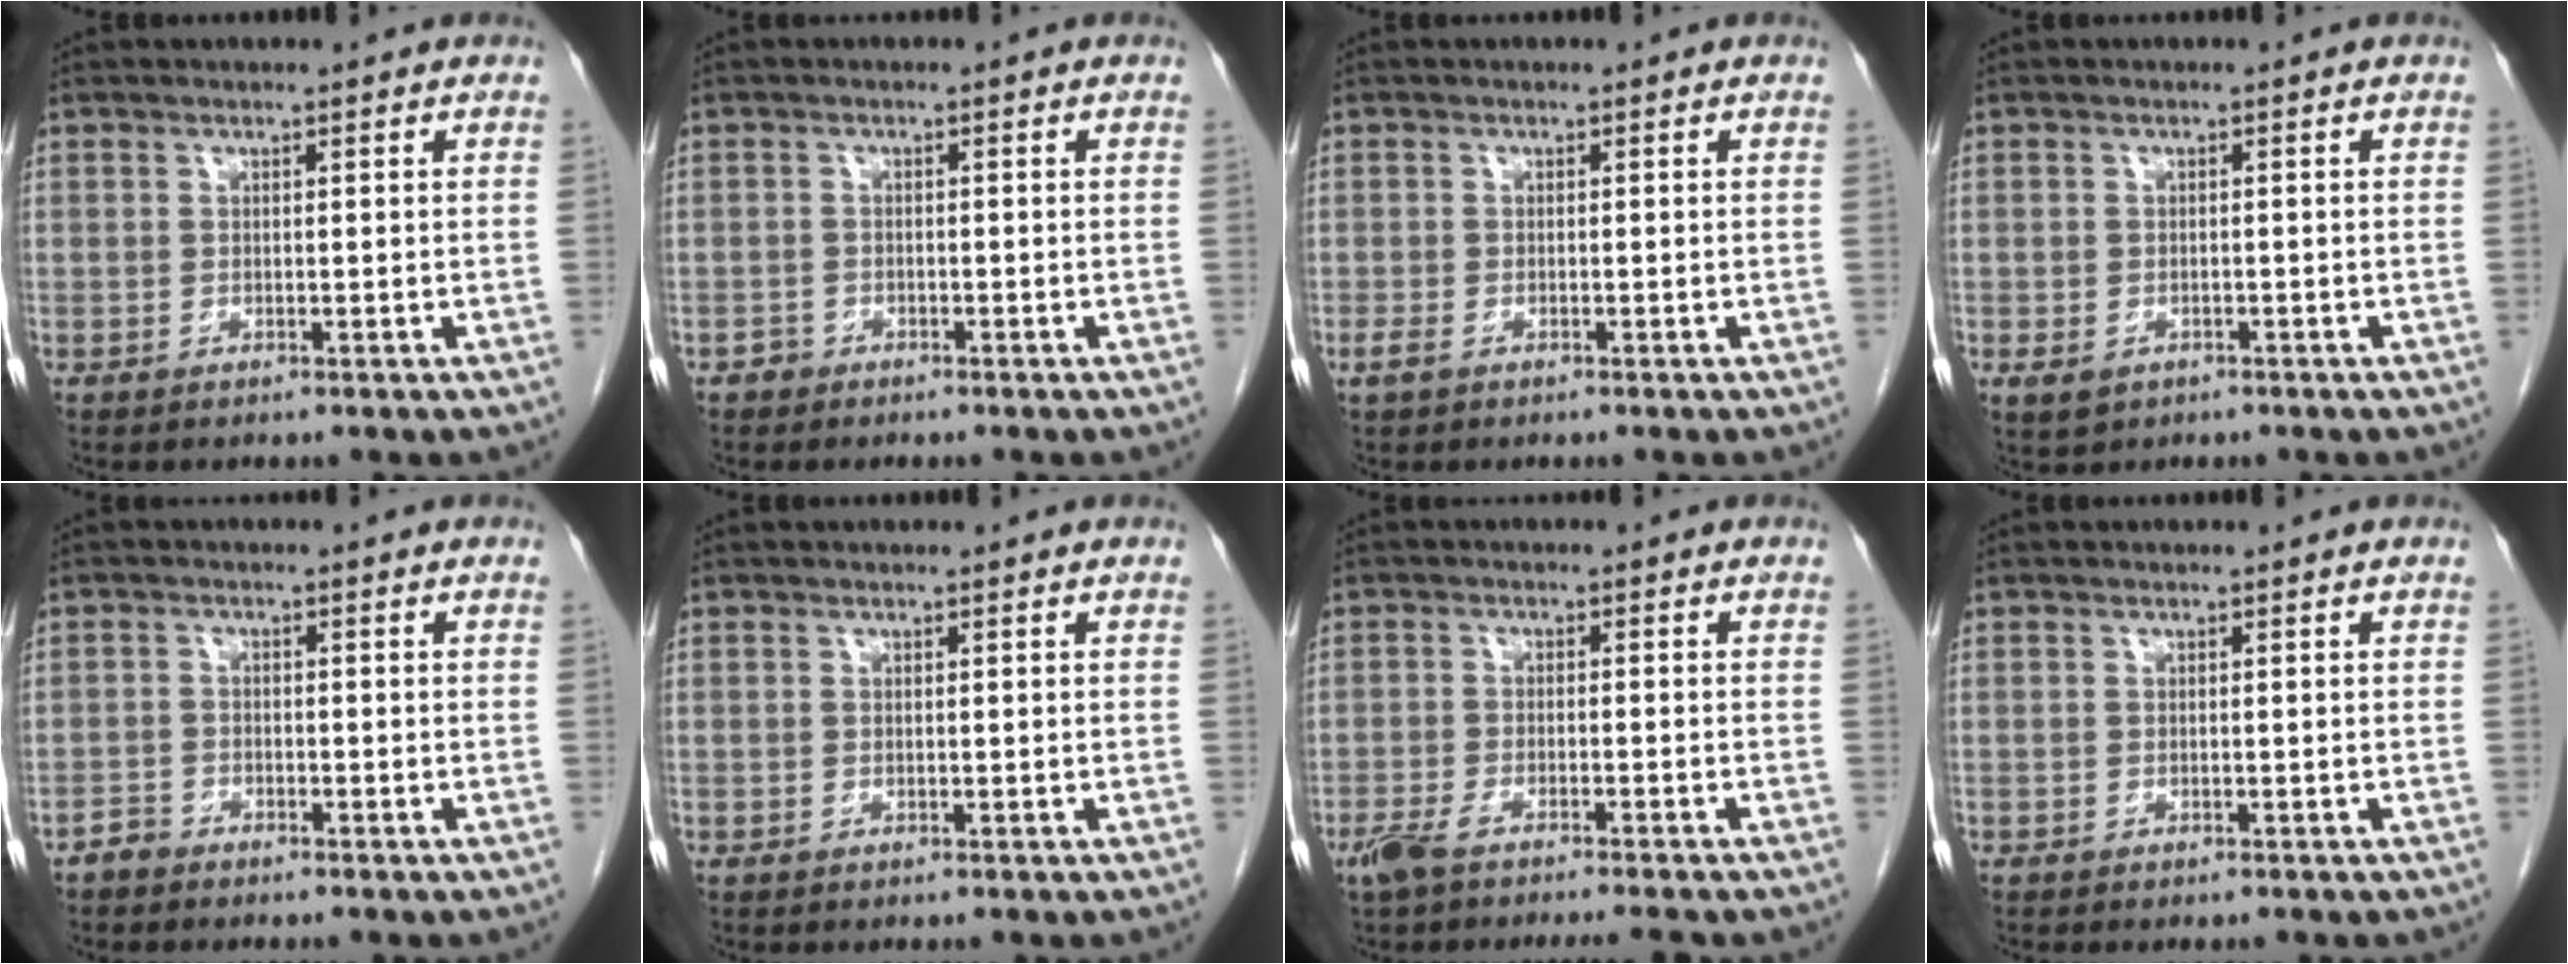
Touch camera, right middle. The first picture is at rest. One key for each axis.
{"total": 1.1, "fx": -0.9, "fy": 0.8, "fz": 0.0, "tx": -0.004, "ty": 0.004, "tz": -0.017}
{"total": 1.4, "fx": -0.7, "fy": 0.7, "fz": 0.9, "tx": -0.027, "ty": -0.002, "tz": -0.010}
{"total": 2.6, "fx": -1.4, "fy": 2.0, "fz": 1.1, "tx": -0.019, "ty": -0.001, "tz": -0.012}
{"total": 1.7, "fx": -1.5, "fy": 0.6, "fz": 0.0, "tx": -0.002, "ty": 0.002, "tz": -0.030}
{"total": 0.0}
{"total": 7.5, "fx": -6.3, "fy": 0.6, "fz": 4.1, "tx": -0.064, "ty": -0.009, "tz": -0.102}
{"total": 1.0, "fx": -0.9, "fy": 0.2, "fz": 0.4, "tx": -0.010, "ty": -0.002, "tz": -0.012}